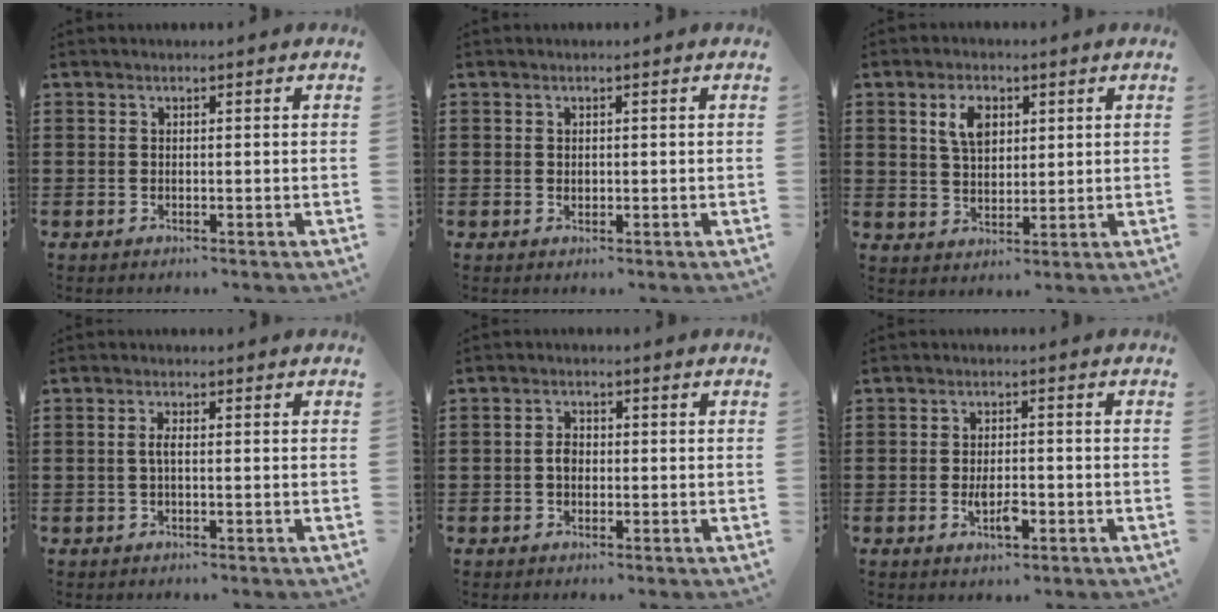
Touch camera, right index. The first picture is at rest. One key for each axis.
{"total": 0.6, "fx": 0.1, "fy": 0.5, "fz": 0.3, "tx": -0.007, "ty": 0.003, "tz": 0.001}
{"total": 5.2, "fx": 2.1, "fy": 3.0, "fz": 3.7, "tx": -0.077, "ty": 0.010, "tz": 0.035}
{"total": 1.7, "fx": -0.2, "fy": 0.3, "fz": 1.7, "tx": -0.039, "ty": -0.003, "tz": -0.006}
{"total": 2.0, "fx": -0.3, "fy": 1.3, "fz": 1.4, "tx": -0.028, "ty": 0.005, "tz": -0.007}
{"total": 4.2, "fx": -1.3, "fy": 1.7, "fz": 3.7, "tx": -0.070, "ty": 0.003, "tz": -0.024}